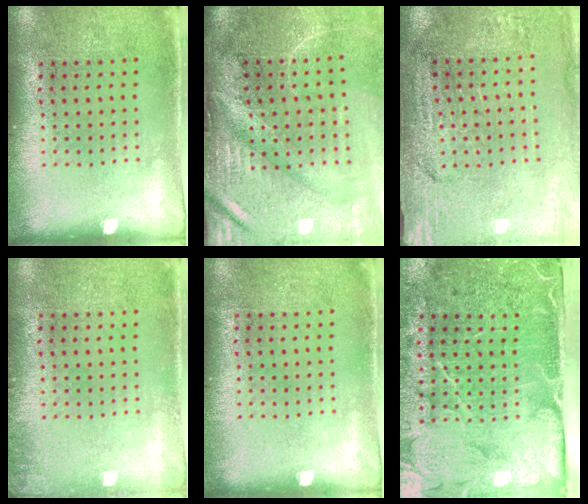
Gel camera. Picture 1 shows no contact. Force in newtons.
{"total": 4.6, "press": 3.8, "slide": 2.5}
{"total": 3.1, "press": 3.1, "slide": 0.3}
{"total": 1.0, "press": 1.0, "slide": 0.2}
{"total": 0.0}
{"total": 5.0, "press": 4.0, "slide": 2.9}